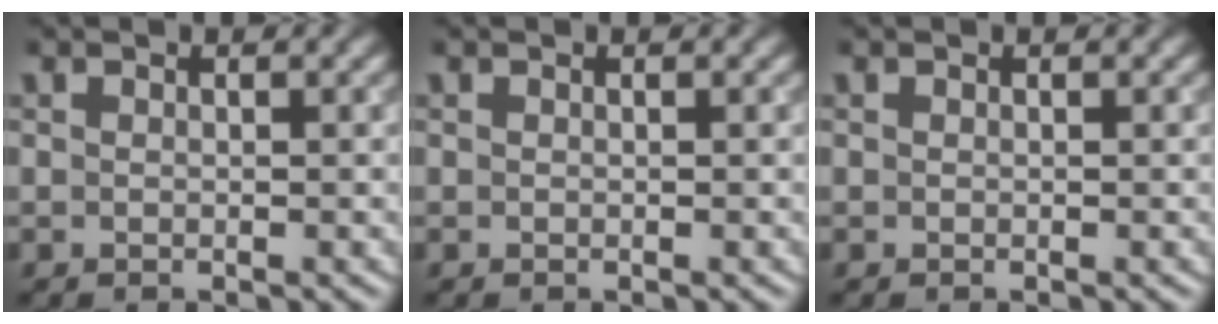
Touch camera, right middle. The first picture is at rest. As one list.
[{"total": 0.0}, {"total": 0.0}]